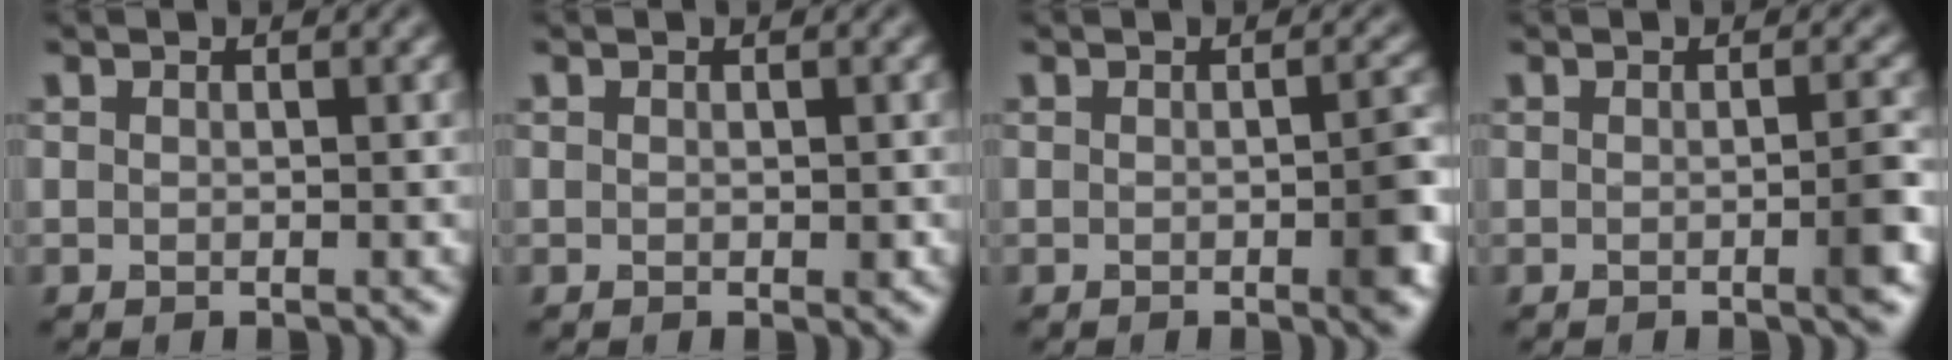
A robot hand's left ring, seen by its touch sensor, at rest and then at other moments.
{"total": 0.5, "force": [0.0, 0.3, 0.4], "torque": [-0.005, -0.002, 0.000]}
{"total": 2.9, "force": [-0.6, 0.7, 2.8], "torque": [-0.033, 0.000, -0.009]}
{"total": 2.2, "force": [-0.5, 0.4, 2.1], "torque": [-0.027, -0.002, -0.011]}